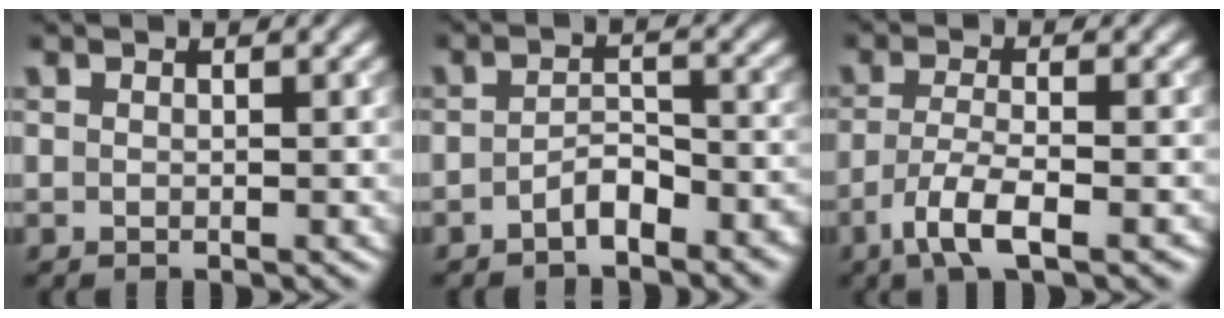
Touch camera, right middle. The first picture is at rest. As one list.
[{"total": 3.1, "force": [-1.9, 1.4, 2.0], "torque": [-0.034, 0.009, -0.034]}, {"total": 4.8, "force": [-2.6, 1.2, 3.9], "torque": [-0.074, -0.007, -0.052]}]